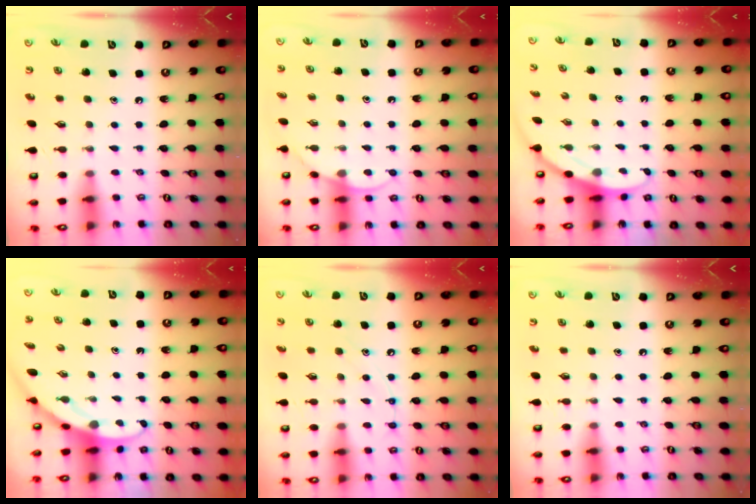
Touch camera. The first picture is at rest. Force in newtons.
{"total": 6.2, "press": 6.2, "slide": 0.5}
{"total": 5.0, "press": 4.9, "slide": 0.3}
{"total": 4.1, "press": 4.1, "slide": 0.2}
{"total": 7.7, "press": 7.6, "slide": 0.8}
{"total": 0.0}